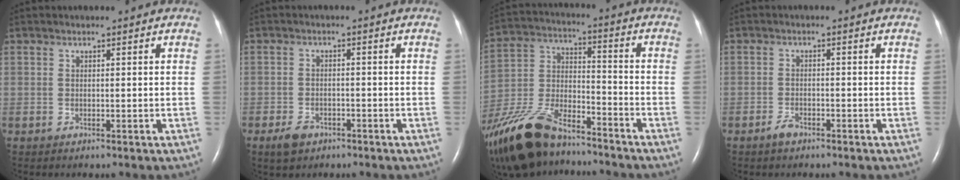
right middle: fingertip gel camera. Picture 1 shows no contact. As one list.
[{"total": 3.3, "force": [-2.1, 2.0, 1.5], "torque": [-0.034, 0.000, -0.030]}, {"total": 20.4, "force": [-15.9, 6.8, 10.8], "torque": [-0.272, -0.023, -0.296]}, {"total": 1.8, "force": [-1.4, 0.7, 0.9], "torque": [-0.024, -0.001, -0.025]}]